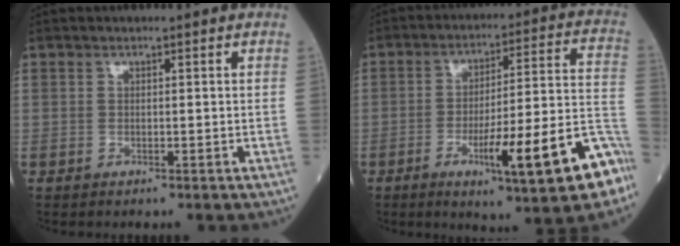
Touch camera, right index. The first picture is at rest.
{"total": 17.9, "force": [-8.2, 1.8, 15.7], "torque": [-0.189, 0.010, -0.111]}